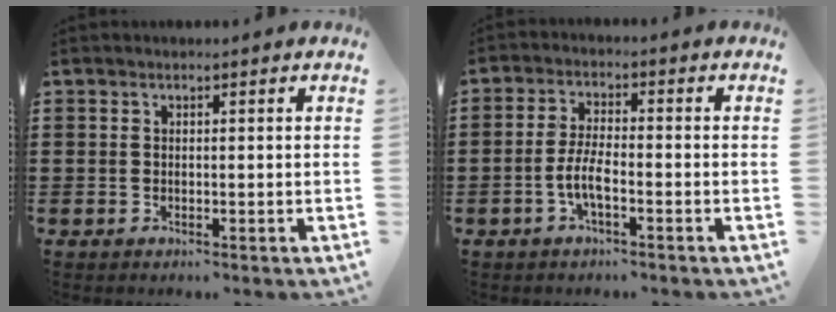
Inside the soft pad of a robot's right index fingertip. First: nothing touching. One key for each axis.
{"total": 4.6, "fx": -1.9, "fy": 1.2, "fz": 4.0, "tx": -0.097, "ty": -0.006, "tz": -0.042}